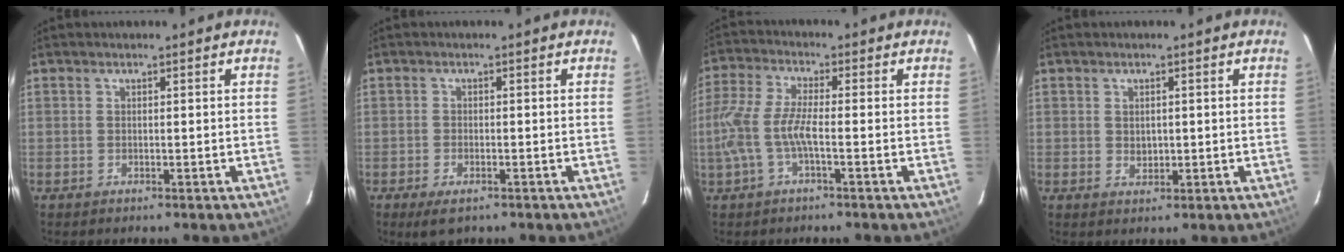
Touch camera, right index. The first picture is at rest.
{"total": 3.9, "force": [-2.6, 1.8, 2.4], "torque": [-0.055, -0.015, -0.045]}
{"total": 8.5, "force": [-2.2, 1.8, 8.1], "torque": [-0.182, -0.001, -0.039]}
{"total": 2.0, "force": [0.2, 1.7, 1.1], "torque": [-0.013, 0.000, 0.007]}